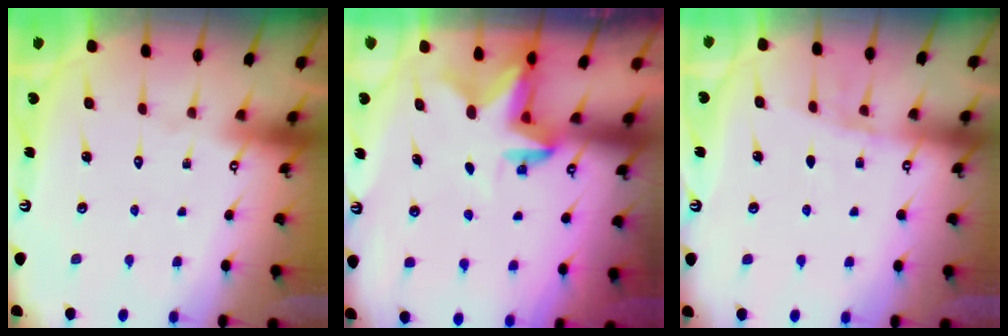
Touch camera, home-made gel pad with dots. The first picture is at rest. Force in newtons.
{"total": 2.8, "press": 2.7, "slide": 0.5}
{"total": 5.1, "press": 4.9, "slide": 1.5}